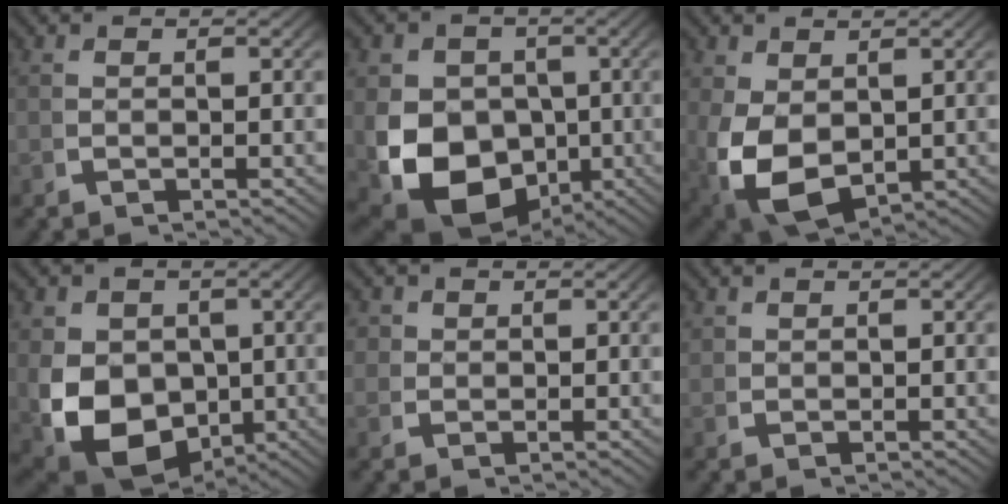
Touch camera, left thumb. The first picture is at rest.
{"total": 14.9, "force": [-2.9, 11.6, 8.8], "torque": [-0.196, -0.077, -0.018]}
{"total": 8.5, "force": [-1.7, 6.0, 5.8], "torque": [-0.154, -0.055, 0.006]}
{"total": 13.2, "force": [-2.7, 10.0, 8.1], "torque": [-0.193, -0.077, -0.008]}
{"total": 2.4, "force": [1.0, 2.0, 0.8], "torque": [-0.021, -0.009, 0.020]}
{"total": 1.0, "force": [0.9, 0.4, 0.1], "torque": [-0.003, -0.004, 0.022]}